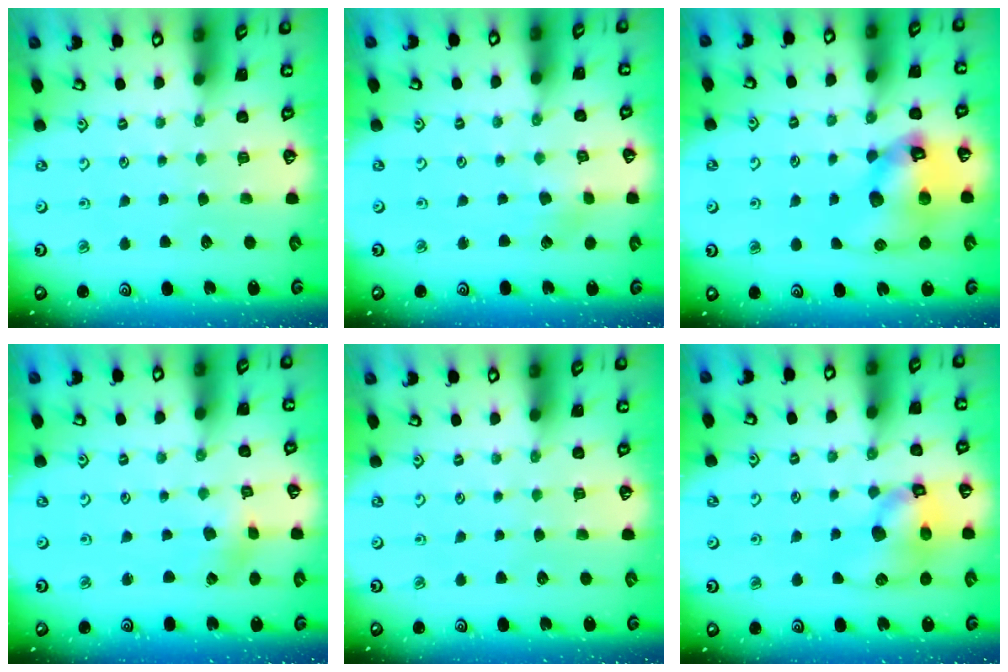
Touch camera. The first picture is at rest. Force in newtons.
{"total": 1.4, "press": 1.4, "slide": 0.2}
{"total": 14.5, "press": 14.4, "slide": 1.9}
{"total": 1.0, "press": 1.0, "slide": 0.1}
{"total": 0.0}
{"total": 12.4, "press": 12.2, "slide": 1.9}